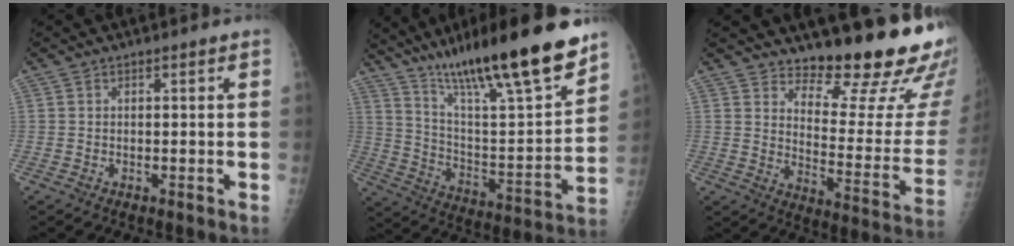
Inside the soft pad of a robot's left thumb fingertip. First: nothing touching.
{"total": 25.8, "force": [18.9, 3.8, 17.1], "torque": [-0.254, -0.071, 0.317]}
{"total": 20.0, "force": [16.1, 5.1, 10.8], "torque": [-0.102, -0.152, 0.210]}